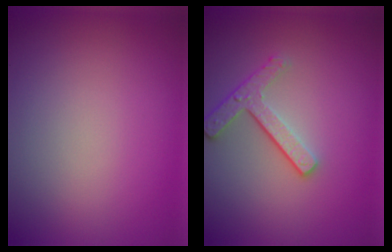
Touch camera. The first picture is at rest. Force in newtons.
{"total": 2.9, "press": 2.4, "slide": 1.6}